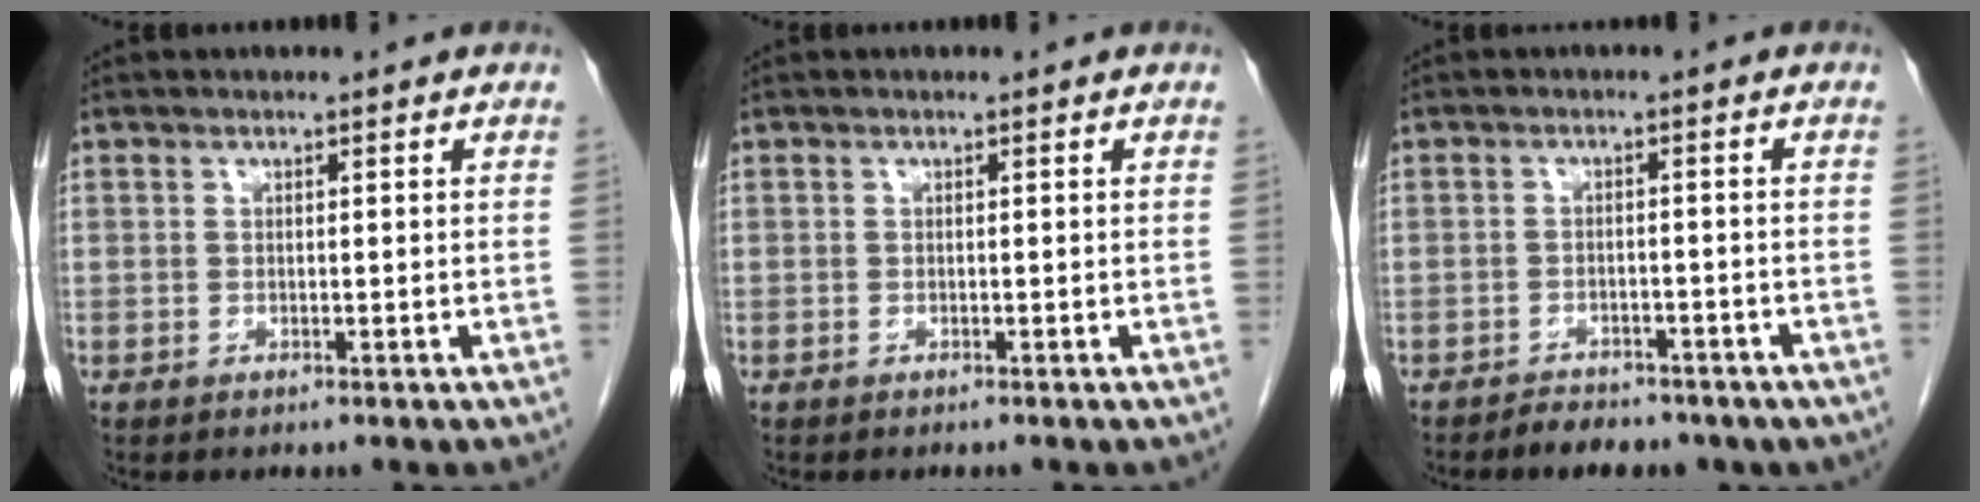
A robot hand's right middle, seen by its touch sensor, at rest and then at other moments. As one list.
[{"total": 0.0}, {"total": 6.4, "force": [-5.1, 2.9, 2.5], "torque": [-0.036, 0.003, -0.060]}]